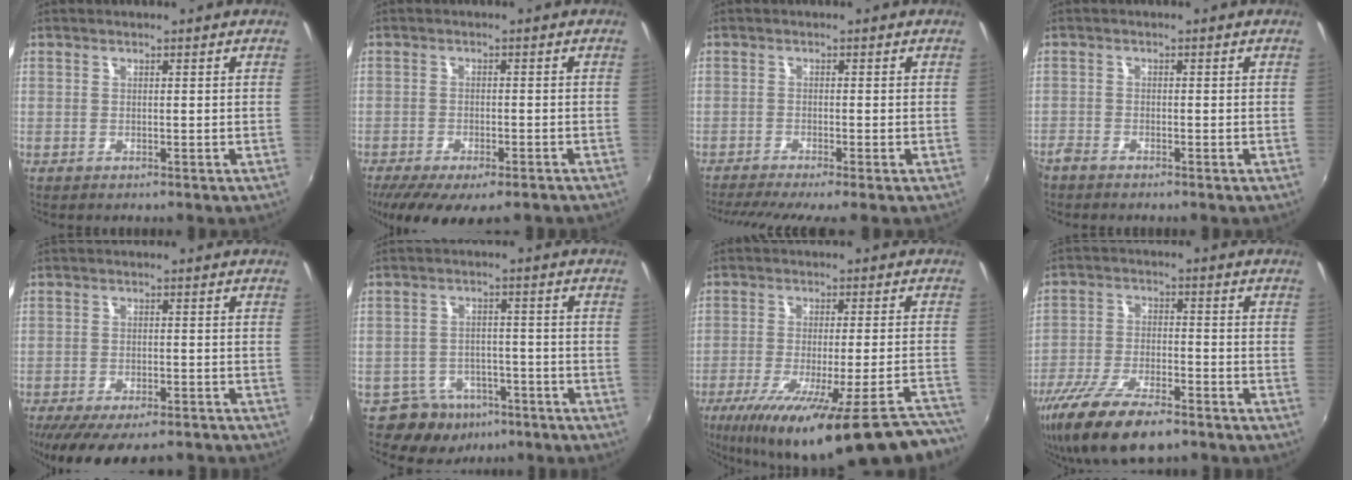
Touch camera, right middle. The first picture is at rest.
{"total": 13.4, "force": [-9.8, 4.3, 8.1], "torque": [-0.164, -0.054, -0.147]}
{"total": 6.6, "force": [-5.5, -0.8, 3.6], "torque": [-0.081, -0.025, -0.091]}
{"total": 2.1, "force": [-1.9, 0.5, 0.6], "torque": [-0.018, -0.008, -0.041]}
{"total": 14.9, "force": [-11.6, 4.7, 8.0], "torque": [-0.158, -0.048, -0.173]}
{"total": 8.7, "force": [-5.8, 6.1, 2.2], "torque": [-0.059, 0.014, -0.077]}
{"total": 28.4, "force": [-22.8, 4.0, 16.4], "torque": [-0.242, -0.069, -0.319]}
{"total": 15.6, "force": [-11.2, 5.2, 9.6], "torque": [-0.207, -0.043, -0.202]}